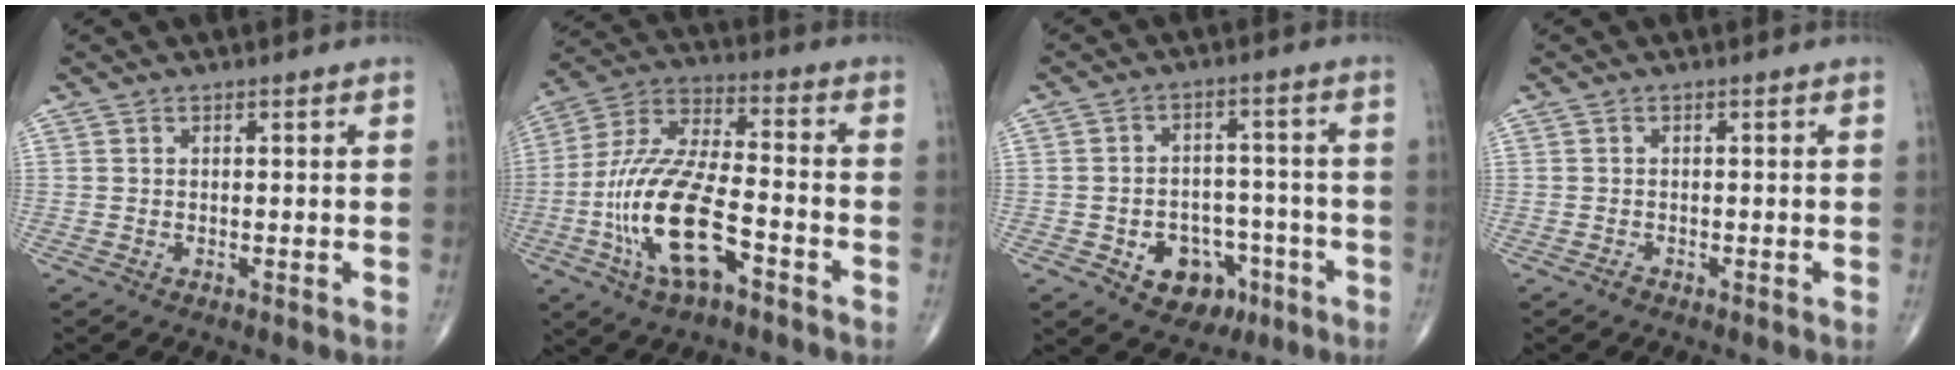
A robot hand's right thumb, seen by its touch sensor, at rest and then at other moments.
{"total": 18.2, "force": [-6.4, 7.1, 15.5], "torque": [-0.321, 0.037, -0.116]}
{"total": 10.1, "force": [-4.5, 7.5, 5.1], "torque": [-0.035, 0.039, -0.056]}
{"total": 0.8, "force": [-0.6, 0.4, 0.2], "torque": [-0.005, 0.000, -0.014]}